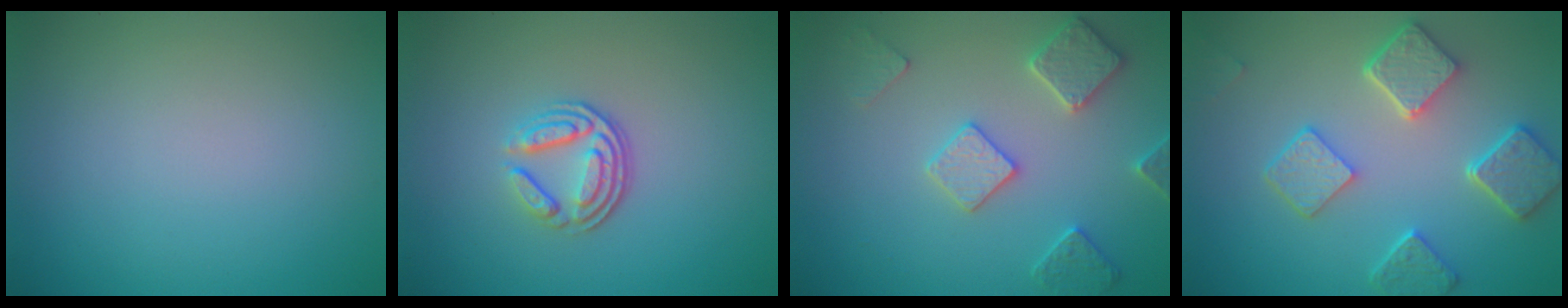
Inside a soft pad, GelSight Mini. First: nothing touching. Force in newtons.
{"total": 3.7, "press": 2.6, "slide": 2.6}
{"total": 3.5, "press": 3.4, "slide": 0.9}
{"total": 5.7, "press": 4.6, "slide": 3.5}